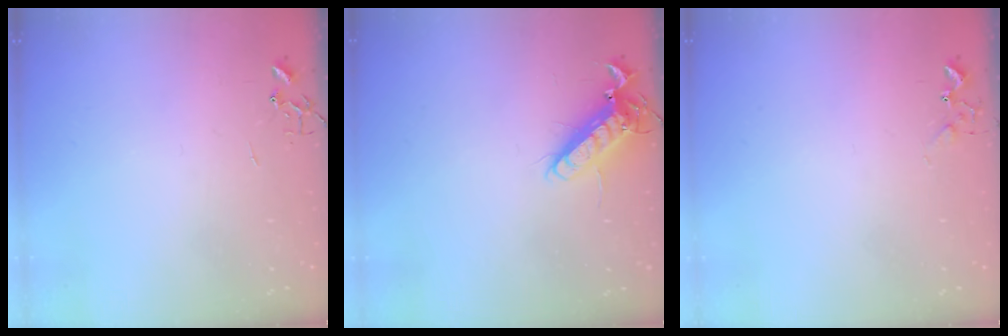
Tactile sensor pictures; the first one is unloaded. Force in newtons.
{"total": 12.6, "press": 12.4, "slide": 2.4}
{"total": 5.2, "press": 5.2, "slide": 0.6}